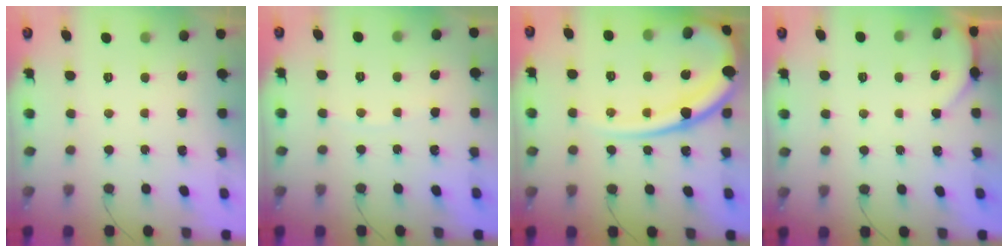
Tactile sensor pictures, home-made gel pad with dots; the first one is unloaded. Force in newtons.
{"total": 2.0, "press": 2.0, "slide": 0.3}
{"total": 19.2, "press": 19.0, "slide": 2.7}
{"total": 1.8, "press": 1.8, "slide": 0.2}